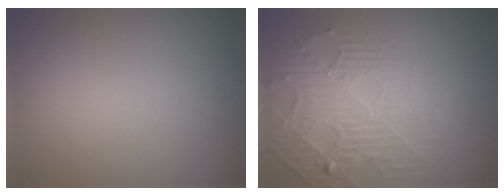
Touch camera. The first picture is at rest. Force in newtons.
{"total": 3.5, "press": 3.1, "slide": 1.6}